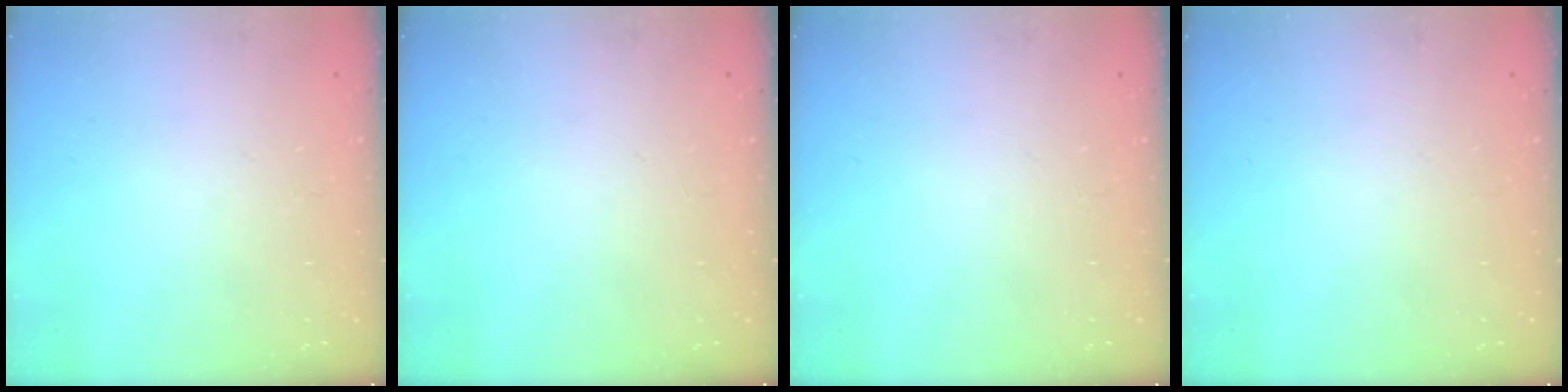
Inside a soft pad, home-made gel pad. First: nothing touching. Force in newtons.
{"total": 0.0}
{"total": 0.0}
{"total": 0.0}